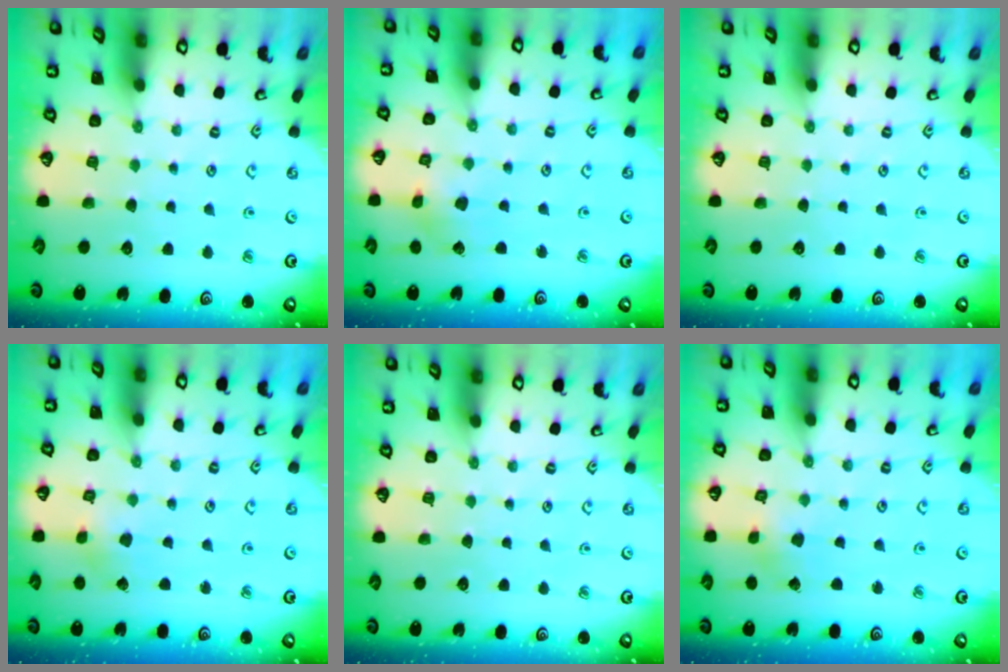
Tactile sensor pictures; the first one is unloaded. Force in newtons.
{"total": 3.7, "press": 3.7, "slide": 0.5}
{"total": 0.0}
{"total": 1.8, "press": 1.8, "slide": 0.2}
{"total": 0.0}
{"total": 2.2, "press": 2.2, "slide": 0.2}